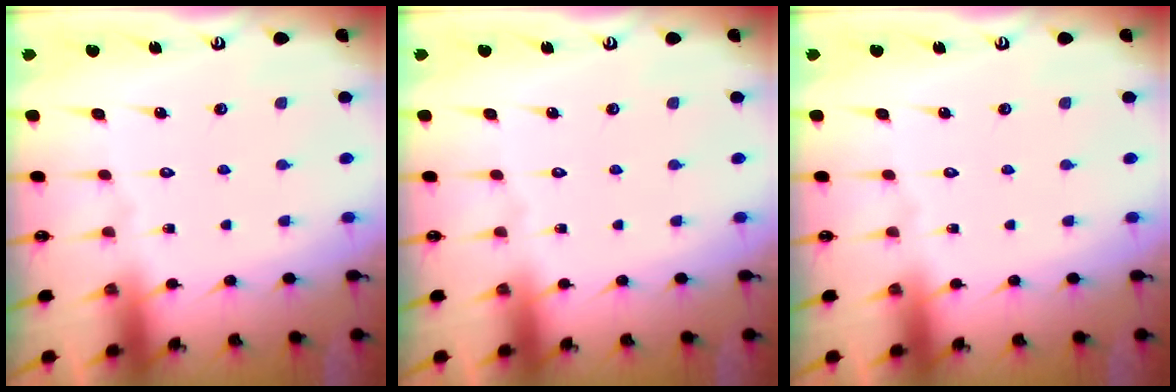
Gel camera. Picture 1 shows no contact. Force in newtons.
{"total": 0.0}
{"total": 0.0}